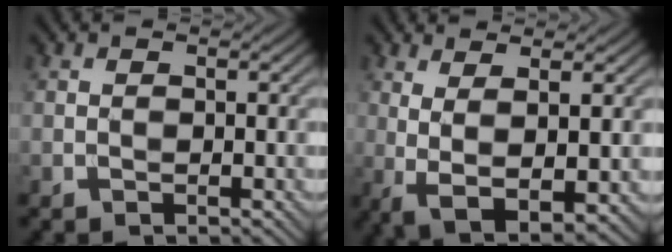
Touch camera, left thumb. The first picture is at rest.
{"total": 5.5, "force": [0.6, 1.2, 5.4], "torque": [-0.113, -0.009, 0.020]}